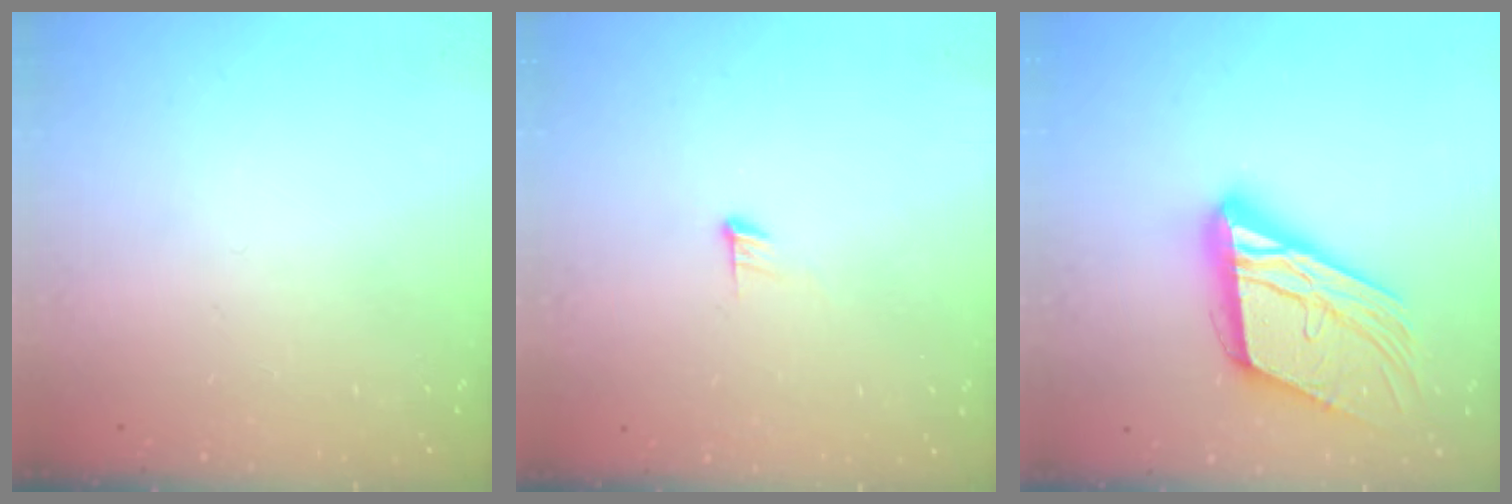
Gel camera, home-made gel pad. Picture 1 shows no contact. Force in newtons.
{"total": 4.0, "press": 4.0, "slide": 0.3}
{"total": 21.2, "press": 21.0, "slide": 2.9}